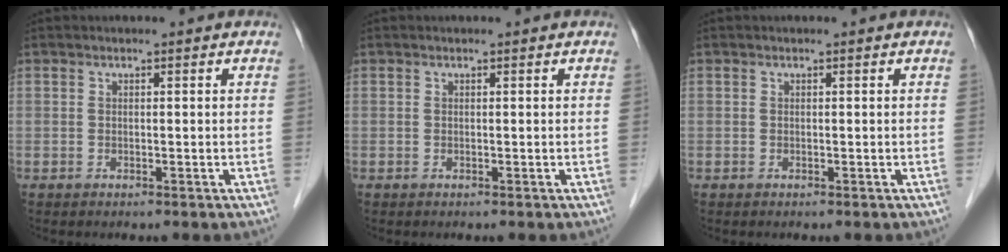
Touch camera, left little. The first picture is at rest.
{"total": 0.0}
{"total": 0.0}